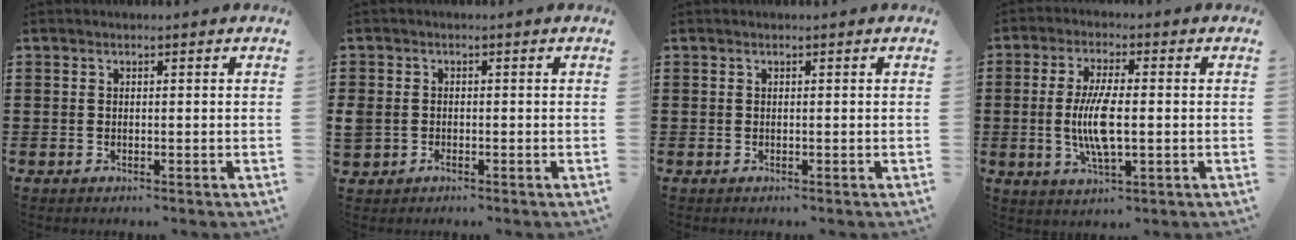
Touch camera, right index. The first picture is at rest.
{"total": 1.7, "force": [-0.7, 1.2, 0.8], "torque": [-0.026, -0.004, -0.017]}
{"total": 0.0}
{"total": 7.8, "force": [-0.6, 2.5, 7.4], "torque": [-0.166, -0.008, -0.022]}